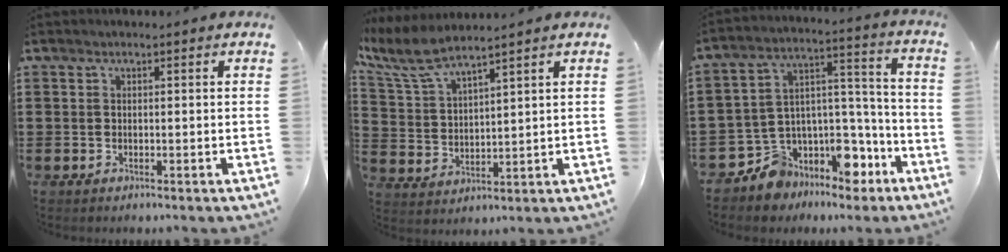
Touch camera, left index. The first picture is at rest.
{"total": 6.9, "force": [6.0, 0.7, 3.4], "torque": [-0.090, -0.026, 0.106]}
{"total": 9.2, "force": [-6.9, 5.8, 2.0], "torque": [-0.040, 0.007, -0.115]}